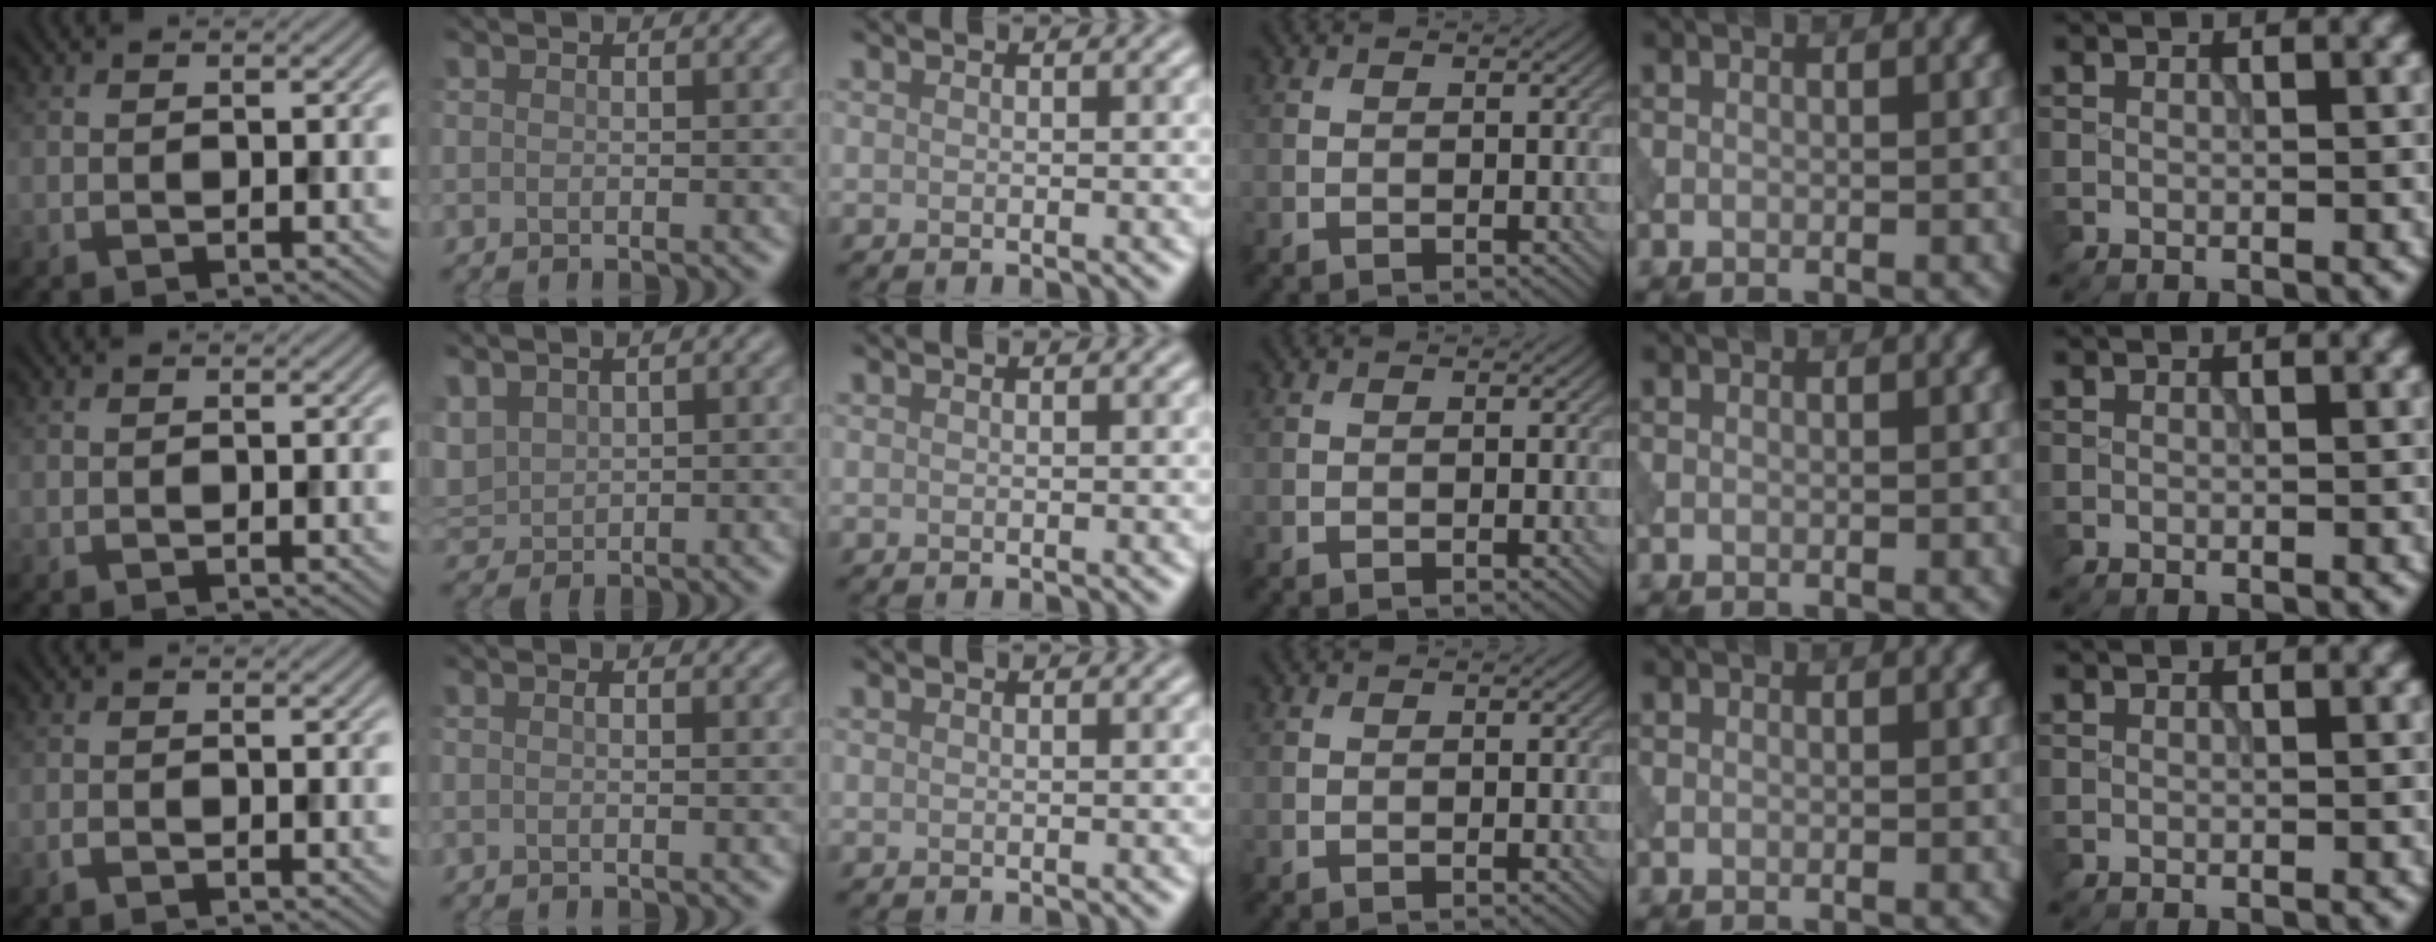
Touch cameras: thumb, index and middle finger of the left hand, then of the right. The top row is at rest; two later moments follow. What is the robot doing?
{"motion": "dispense", "object": "pipette"}